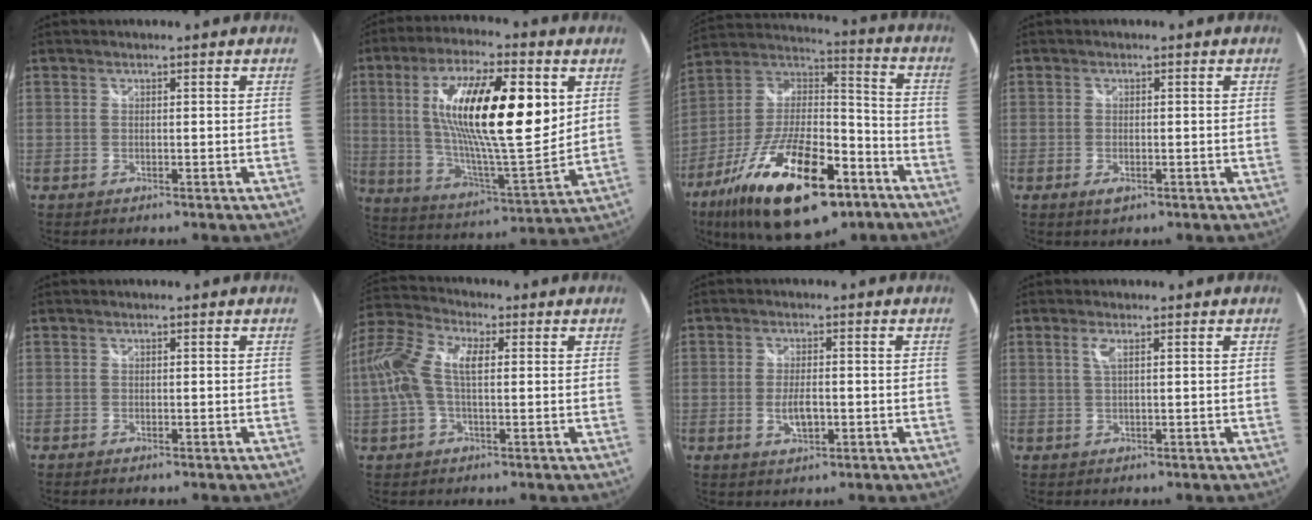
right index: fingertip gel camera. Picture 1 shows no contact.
{"total": 23.1, "force": [6.0, 6.5, 21.4], "torque": [-0.376, 0.004, 0.102]}
{"total": 28.6, "force": [-15.3, 11.9, 21.0], "torque": [-0.388, -0.021, -0.247]}
{"total": 2.1, "force": [-1.0, 1.1, 1.5], "torque": [-0.029, -0.003, -0.015]}
{"total": 0.5, "force": [-0.4, 0.3, 0.2], "torque": [-0.006, -0.003, -0.008]}
{"total": 12.3, "force": [1.2, 5.7, 10.9], "torque": [-0.226, 0.025, 0.016]}
{"total": 4.3, "force": [-1.0, 1.8, 3.7], "torque": [-0.074, -0.002, -0.015]}
{"total": 1.8, "force": [0.6, 0.1, 1.6], "torque": [-0.031, 0.001, 0.010]}